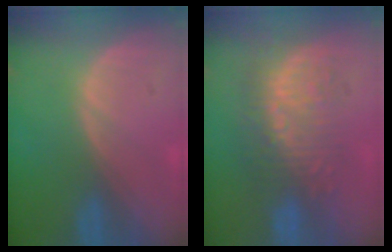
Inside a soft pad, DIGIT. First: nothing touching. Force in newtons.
{"total": 8.9, "press": 8.7, "slide": 2.0}